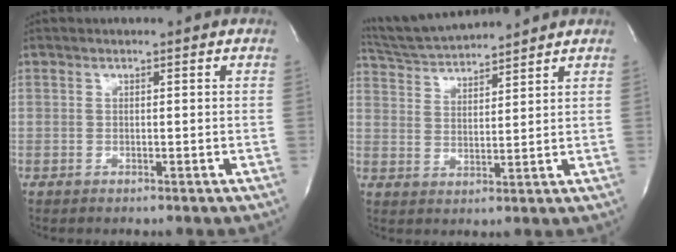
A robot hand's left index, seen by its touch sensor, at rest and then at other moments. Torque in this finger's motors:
{"motor_torque": [0.05, -0.14, -0.04, -0.01]}